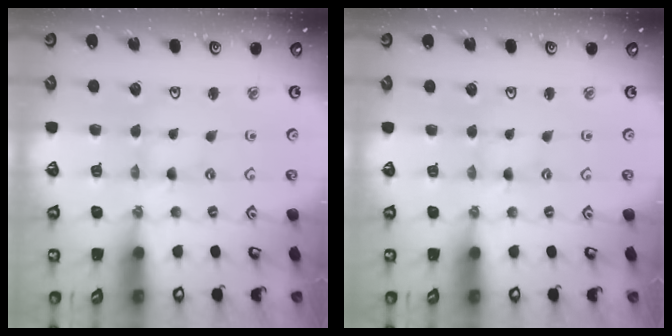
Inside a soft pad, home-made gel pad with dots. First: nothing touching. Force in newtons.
{"total": 0.6, "press": 0.6, "slide": 0.2}